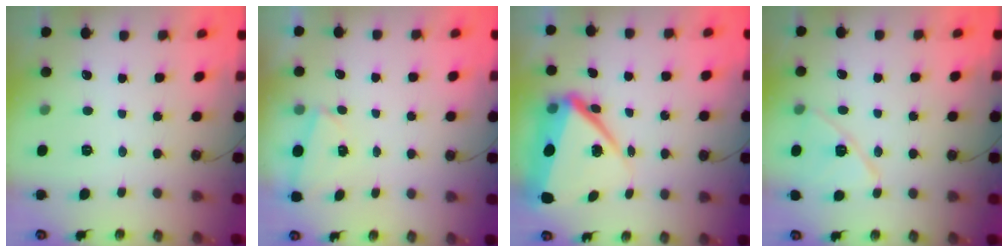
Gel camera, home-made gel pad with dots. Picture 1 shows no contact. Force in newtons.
{"total": 1.6, "press": 0.8, "slide": 1.4}
{"total": 12.2, "press": 11.3, "slide": 4.5}
{"total": 11.4, "press": 11.3, "slide": 1.0}